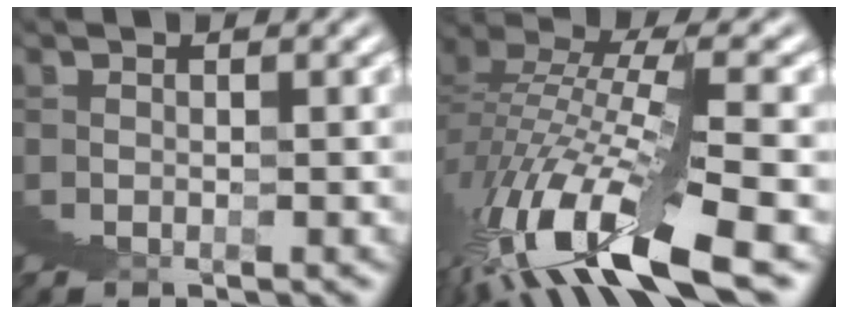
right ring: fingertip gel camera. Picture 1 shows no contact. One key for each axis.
{"total": 6.5, "fx": 1.3, "fy": 1.2, "fz": 6.2, "tx": -0.096, "ty": 0.014, "tz": 0.019}